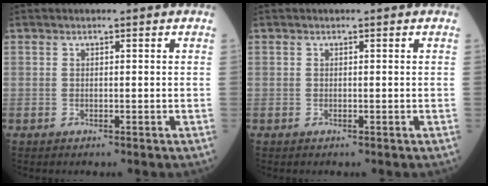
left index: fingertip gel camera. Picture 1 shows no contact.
{"total": 0.0}